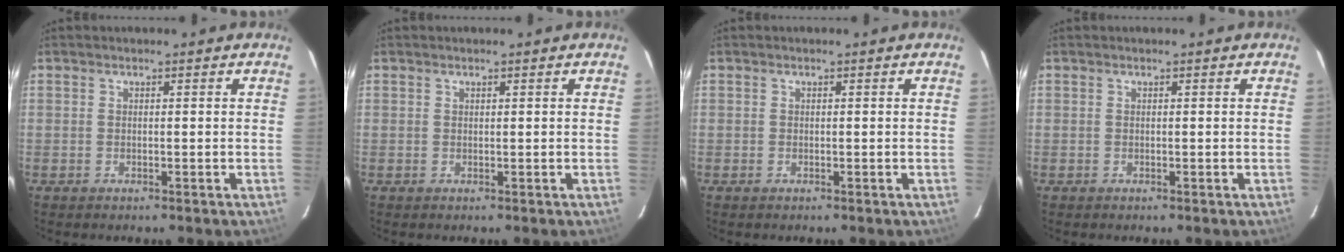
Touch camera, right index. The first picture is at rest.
{"total": 0.0}
{"total": 0.0}
{"total": 0.0}